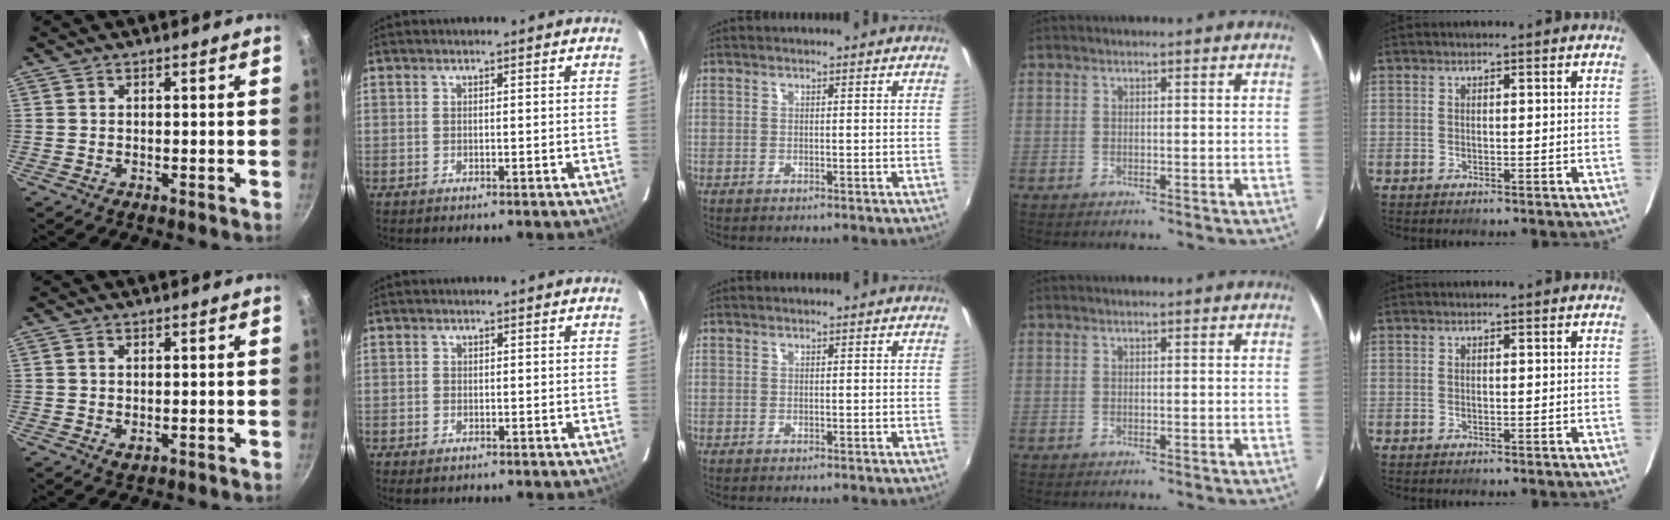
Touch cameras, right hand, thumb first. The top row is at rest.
{"thumb": {"total": 1.5, "force": [0.4, 0.9, 1.1], "torque": [-0.017, -0.003, 0.007]}, "index": {"total": 1.4, "force": [-0.8, 1.0, 0.5], "torque": [-0.009, -0.001, -0.013]}}